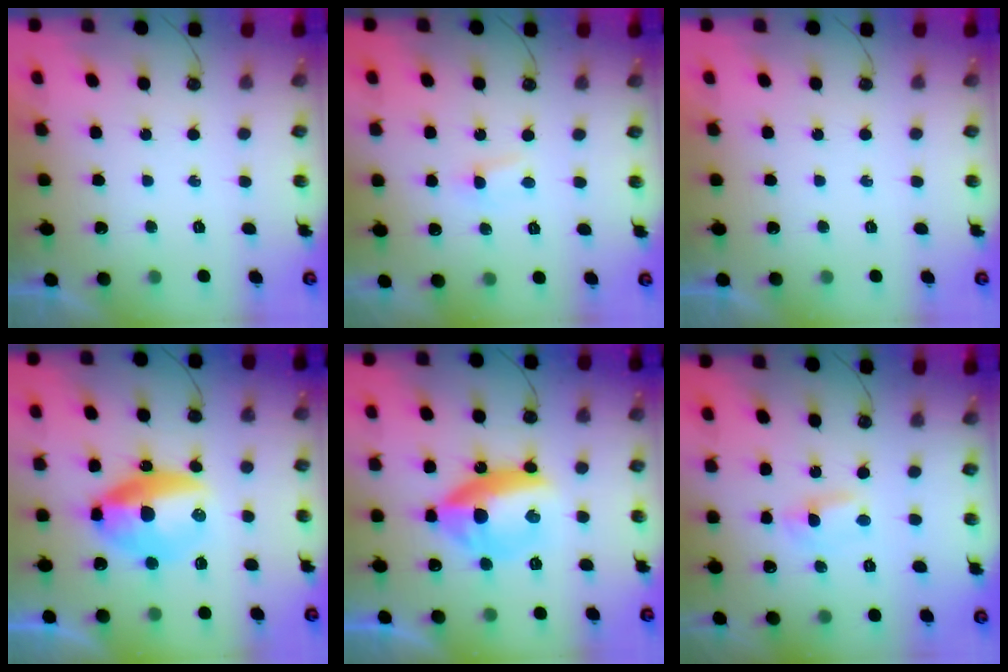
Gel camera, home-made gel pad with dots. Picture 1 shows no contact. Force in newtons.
{"total": 2.8, "press": 2.8, "slide": 0.4}
{"total": 0.0}
{"total": 13.5, "press": 13.4, "slide": 1.8}
{"total": 15.1, "press": 15.1, "slide": 0.3}
{"total": 1.5, "press": 1.5, "slide": 0.2}